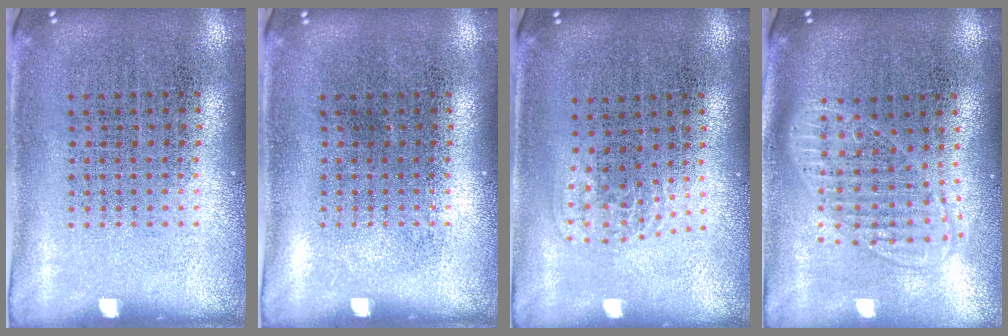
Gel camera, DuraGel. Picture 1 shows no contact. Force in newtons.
{"total": 0.0}
{"total": 1.0, "press": 0.7, "slide": 0.8}
{"total": 1.7, "press": 1.4, "slide": 1.0}